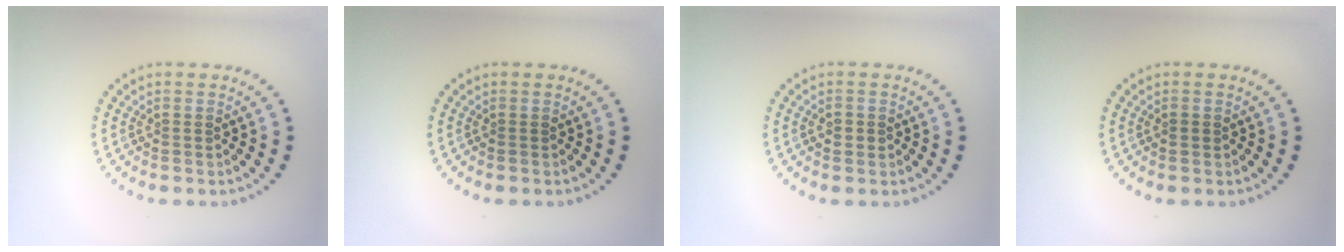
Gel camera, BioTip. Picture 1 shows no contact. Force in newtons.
{"total": 0.0}
{"total": 0.9, "press": 0.8, "slide": 0.3}
{"total": 0.8, "press": 0.8, "slide": 0.0}